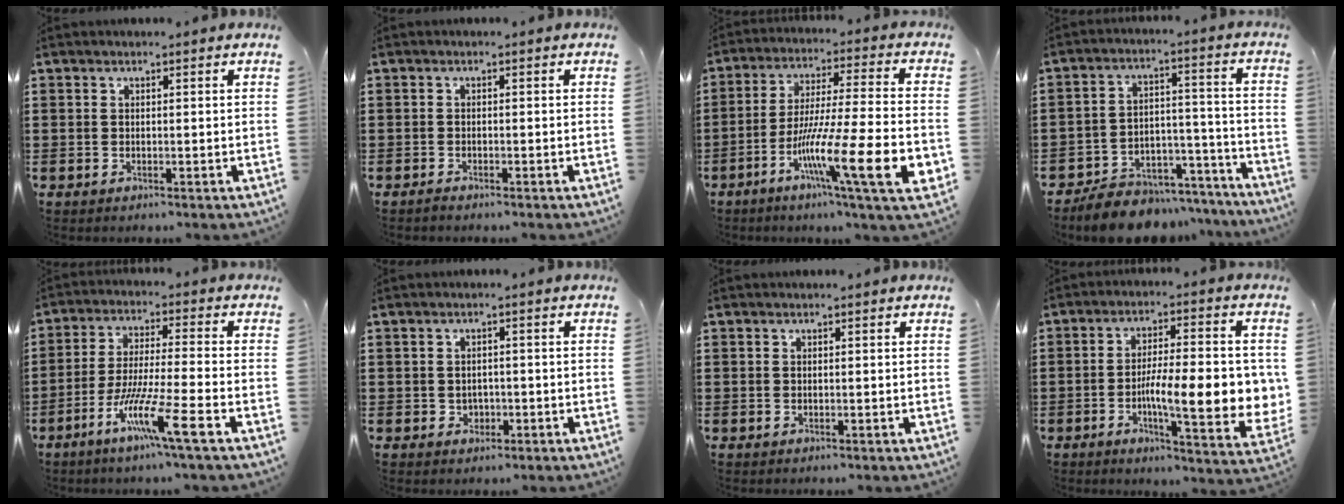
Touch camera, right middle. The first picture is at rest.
{"total": 0.6, "force": [-0.6, 0.0, 0.2], "torque": [-0.007, -0.005, -0.010]}
{"total": 16.6, "force": [-6.9, 2.0, 14.9], "torque": [-0.279, -0.011, -0.116]}
{"total": 8.0, "force": [-7.5, 2.4, 1.3], "torque": [-0.010, 0.035, -0.142]}
{"total": 9.9, "force": [-5.8, 0.2, 8.0], "torque": [-0.154, -0.007, -0.111]}
{"total": 1.4, "force": [-0.4, 1.3, 0.5], "torque": [-0.015, 0.000, -0.010]}
{"total": 0.0}
{"total": 11.9, "force": [-2.1, 2.9, 11.3], "torque": [-0.183, -0.010, -0.035]}